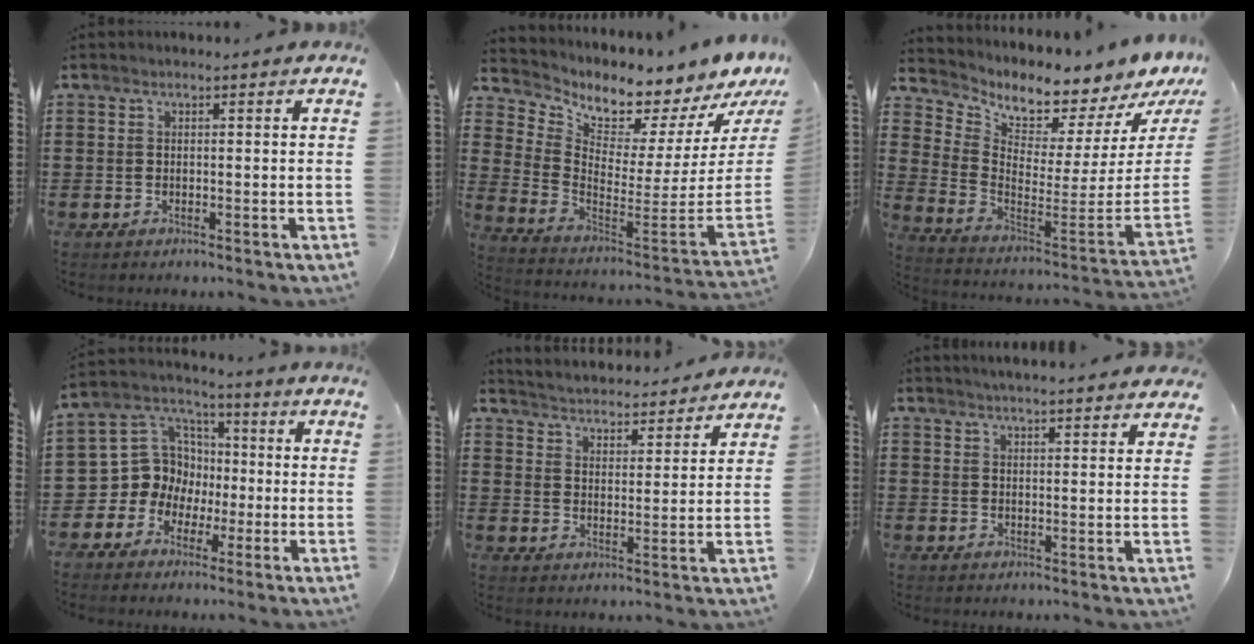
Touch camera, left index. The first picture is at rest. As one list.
[{"total": 4.5, "force": [4.3, 1.2, 1.0], "torque": [-0.046, -0.063, 0.066]}, {"total": 4.4, "force": [4.3, 0.8, 0.8], "torque": [-0.035, -0.071, 0.065]}, {"total": 9.5, "force": [-1.0, 9.3, 2.1], "torque": [-0.097, -0.005, -0.018]}, {"total": 3.7, "force": [3.7, -0.2, -0.4], "torque": [-0.017, -0.032, 0.059]}, {"total": 3.2, "force": [3.1, -0.6, 0.3], "torque": [-0.016, -0.011, 0.056]}]